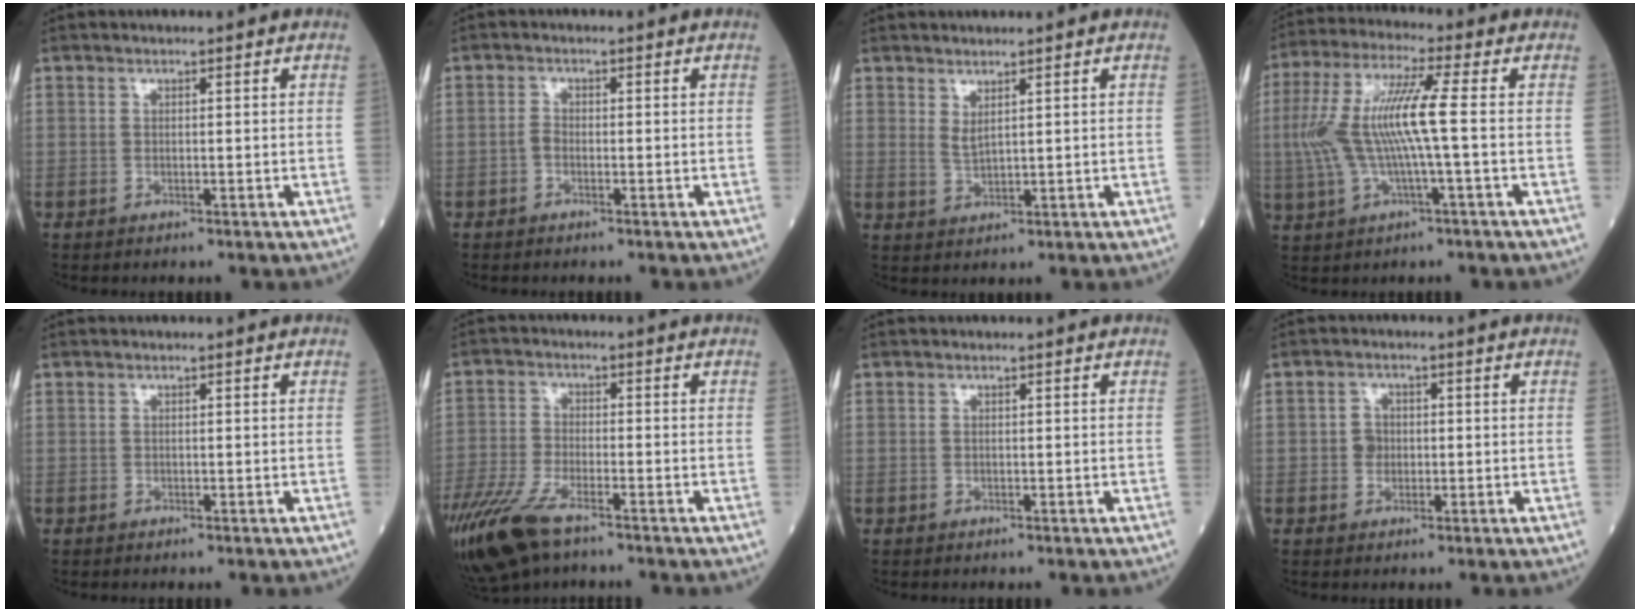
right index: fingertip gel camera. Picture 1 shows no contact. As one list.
[{"total": 1.1, "force": [-0.6, 0.6, 0.8], "torque": [-0.015, 0.002, -0.012]}, {"total": 2.0, "force": [1.2, 0.3, 1.5], "torque": [-0.038, -0.007, 0.031]}, {"total": 11.4, "force": [-0.3, 0.6, 11.3], "torque": [-0.245, 0.017, -0.011]}, {"total": 0.0}, {"total": 11.0, "force": [-7.7, 3.4, 7.2], "torque": [-0.150, -0.024, -0.145]}, {"total": 0.0}, {"total": 2.3, "force": [-0.2, 2.1, 1.1], "torque": [-0.015, 0.005, -0.005]}]